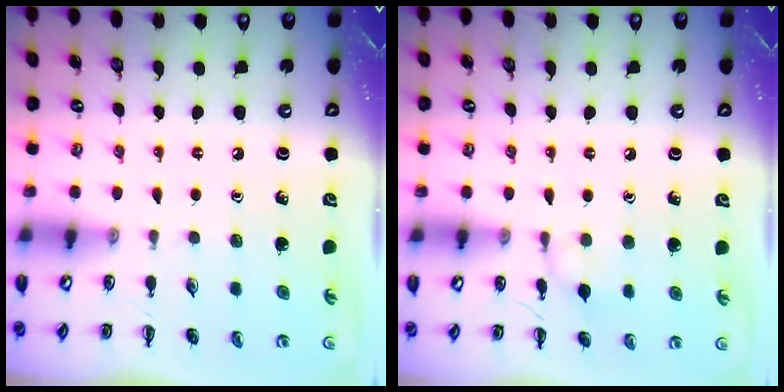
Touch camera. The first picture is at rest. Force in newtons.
{"total": 5.9, "press": 5.6, "slide": 1.9}